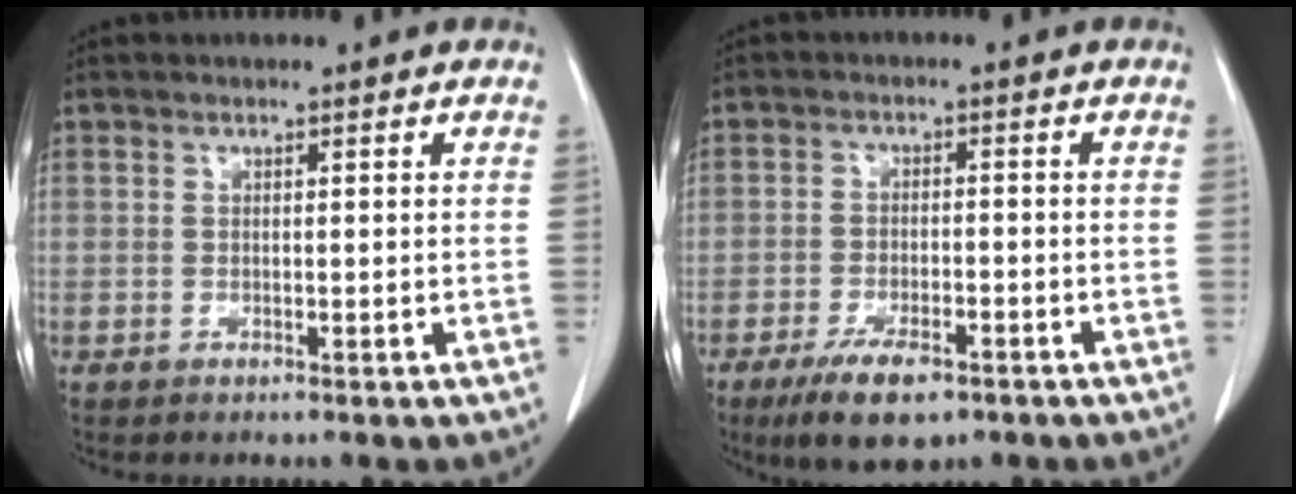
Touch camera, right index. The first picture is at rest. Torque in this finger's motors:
{"motor_torque": [-0.07, -0.06, -0.07, -0.11]}